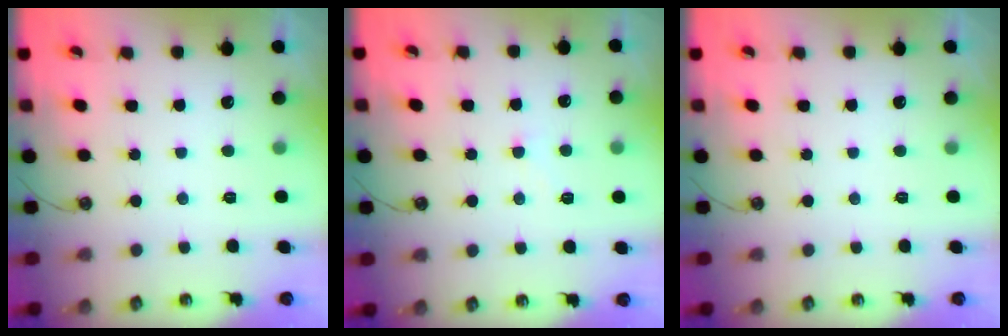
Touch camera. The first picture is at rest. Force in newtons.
{"total": 2.7, "press": 2.7, "slide": 0.5}
{"total": 0.0}